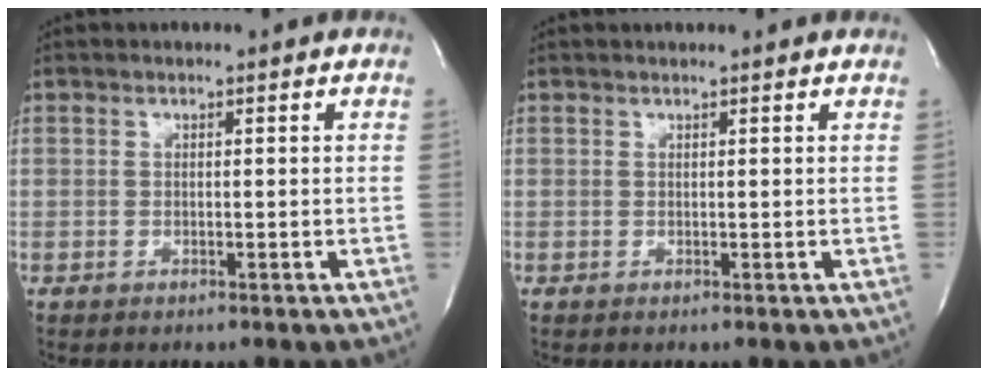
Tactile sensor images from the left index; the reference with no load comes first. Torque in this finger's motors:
{"motor_torque": [0.10, -0.04, -0.03, -0.01]}